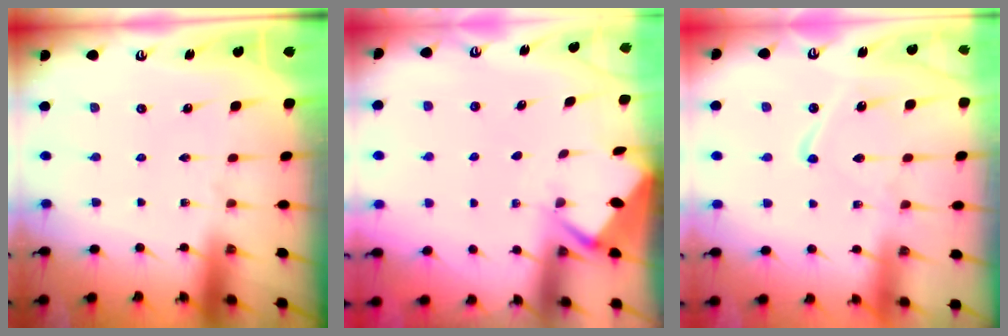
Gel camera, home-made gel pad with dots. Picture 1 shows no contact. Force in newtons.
{"total": 2.7, "press": 2.6, "slide": 0.3}
{"total": 11.2, "press": 11.1, "slide": 1.0}